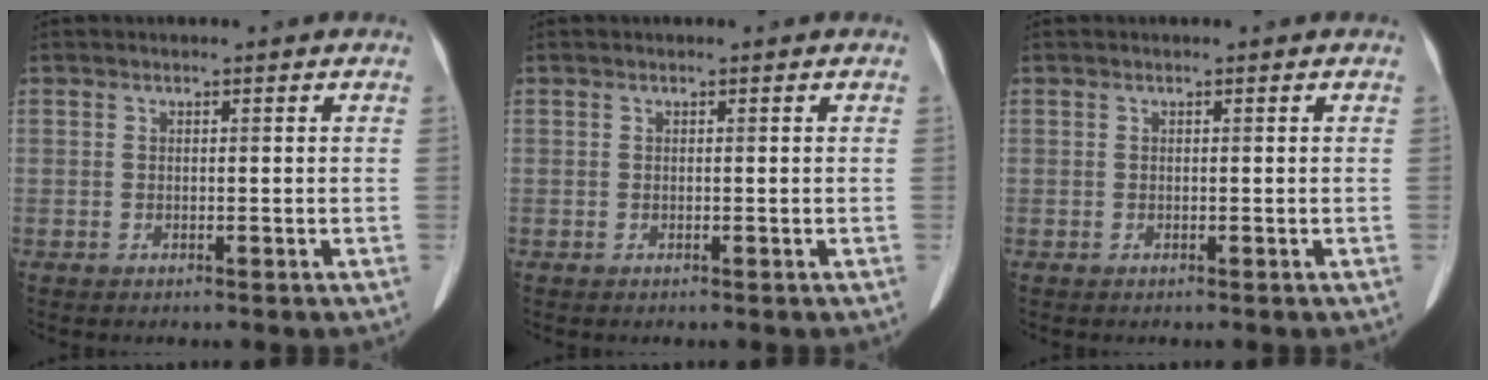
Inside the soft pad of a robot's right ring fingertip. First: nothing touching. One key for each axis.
{"total": 0.0}
{"total": 0.0}